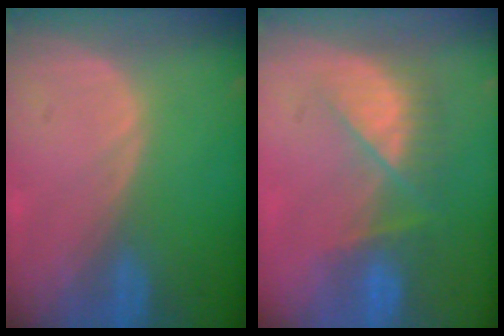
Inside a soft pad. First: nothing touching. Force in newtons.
{"total": 7.7, "press": 7.0, "slide": 3.3}